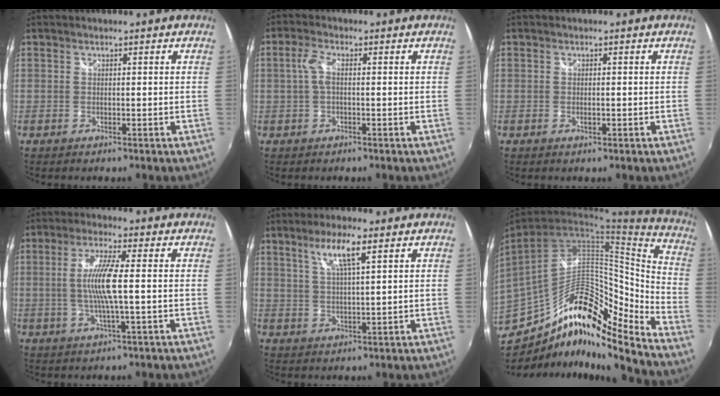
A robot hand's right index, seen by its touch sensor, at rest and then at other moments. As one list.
[{"total": 3.1, "force": [0.1, 1.1, 2.8], "torque": [-0.061, 0.005, 0.003]}, {"total": 0.9, "force": [-0.2, 0.5, 0.7], "torque": [-0.013, -0.002, -0.004]}, {"total": 8.0, "force": [-0.4, 0.1, 8.0], "torque": [-0.158, -0.002, -0.006]}, {"total": 6.1, "force": [3.2, 0.4, 5.2], "torque": [-0.097, 0.002, 0.059]}, {"total": 18.2, "force": [-12.2, 6.3, 11.9], "torque": [-0.236, -0.004, -0.218]}]